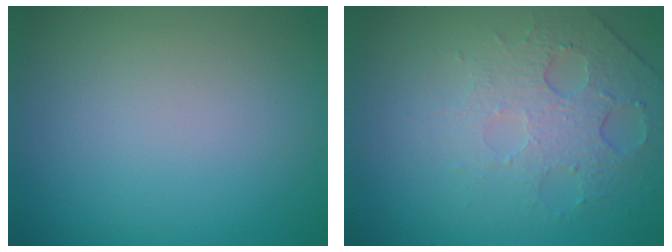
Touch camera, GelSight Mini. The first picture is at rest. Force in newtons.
{"total": 4.7, "press": 3.2, "slide": 3.5}